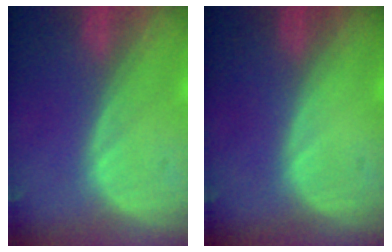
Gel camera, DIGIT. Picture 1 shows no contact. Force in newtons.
{"total": 0.0}